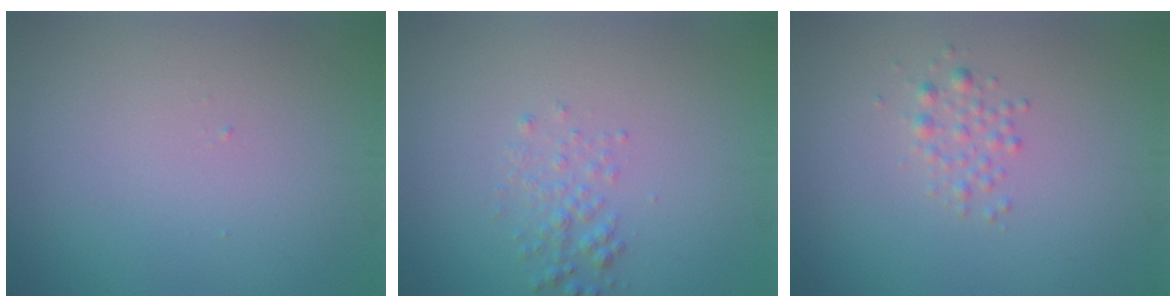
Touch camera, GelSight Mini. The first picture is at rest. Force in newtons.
{"total": 1.6, "press": 1.6, "slide": 0.0}
{"total": 1.4, "press": 1.4, "slide": 0.1}